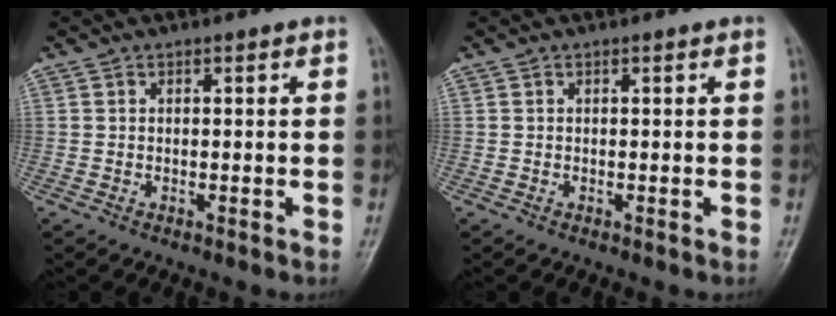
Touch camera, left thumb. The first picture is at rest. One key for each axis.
{"total": 0.0}